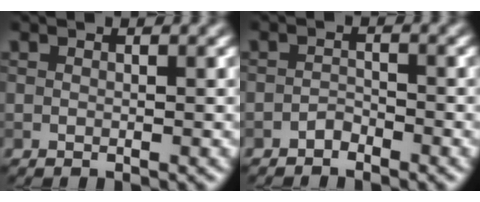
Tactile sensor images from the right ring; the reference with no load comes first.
{"total": 1.1, "force": [-1.0, 0.4, 0.3], "torque": [-0.004, 0.004, -0.020]}